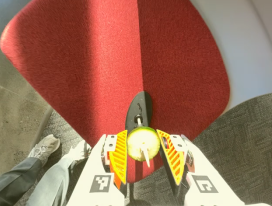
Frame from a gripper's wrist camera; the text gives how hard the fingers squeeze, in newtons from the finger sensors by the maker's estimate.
{"total": 5.8, "left": 5.7, "right": 5.9}